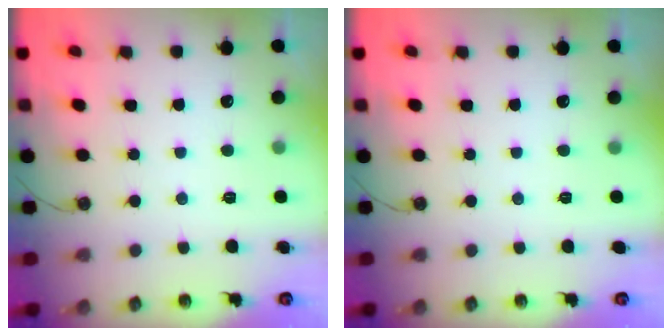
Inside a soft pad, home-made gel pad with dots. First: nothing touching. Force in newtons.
{"total": 0.0}